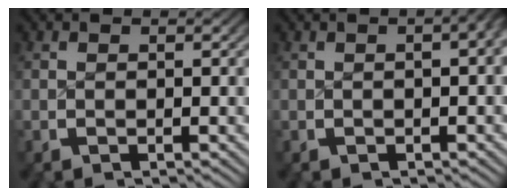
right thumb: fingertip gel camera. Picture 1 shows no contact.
{"total": 4.0, "force": [0.5, 1.7, 3.6], "torque": [-0.031, 0.021, -0.002]}